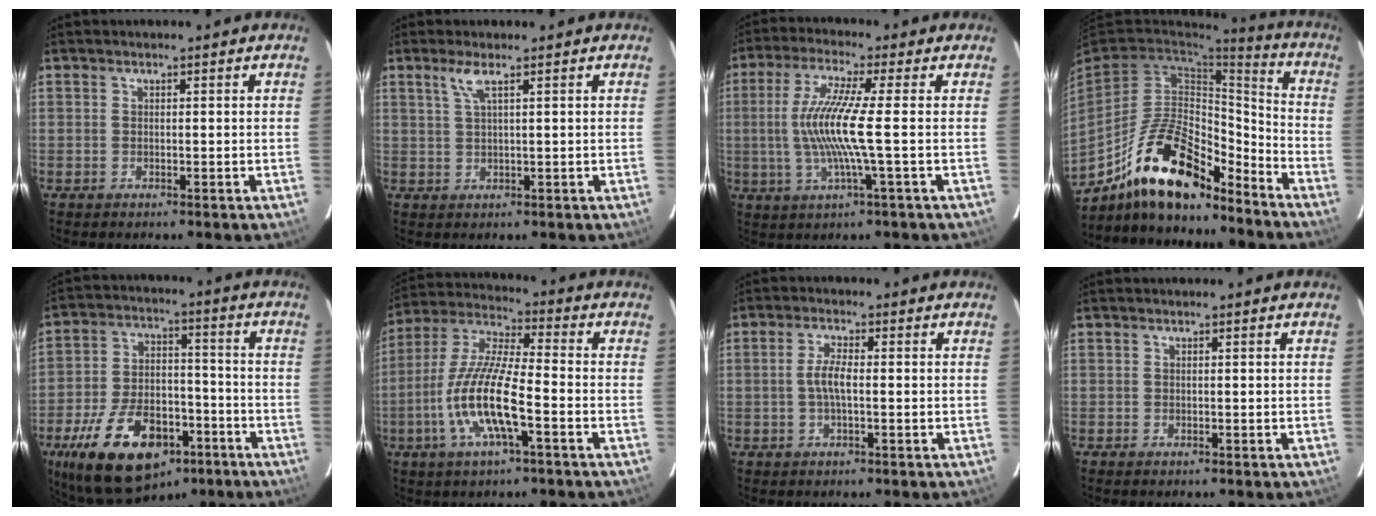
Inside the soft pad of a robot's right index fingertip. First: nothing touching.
{"total": 2.6, "force": [1.4, -0.2, 2.1], "torque": [-0.045, 0.001, 0.032]}
{"total": 10.3, "force": [-0.7, -0.9, 10.2], "torque": [-0.207, -0.004, -0.012]}
{"total": 18.8, "force": [-13.6, 6.9, 10.9], "torque": [-0.216, 0.014, -0.236]}
{"total": 21.1, "force": [-11.9, 11.5, 13.2], "torque": [-0.265, -0.002, -0.178]}
{"total": 14.0, "force": [-4.9, 2.7, 12.8], "torque": [-0.266, -0.007, -0.099]}
{"total": 3.5, "force": [-0.4, 0.8, 3.4], "torque": [-0.069, 0.005, -0.007]}
{"total": 0.0}